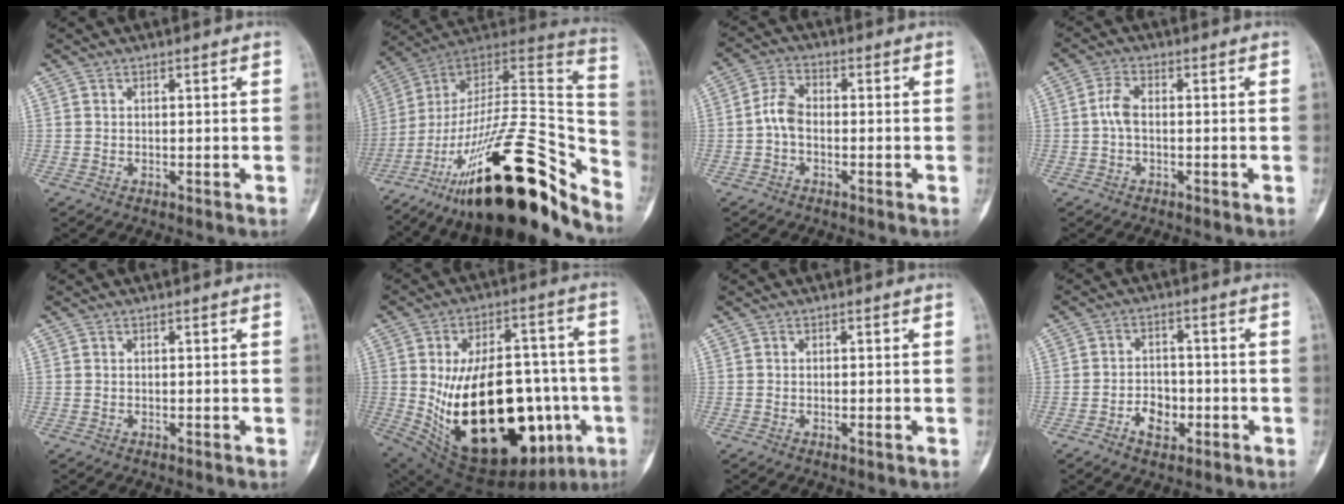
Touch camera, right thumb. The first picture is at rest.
{"total": 34.7, "force": [-22.3, 10.4, 24.4], "torque": [-0.307, 0.076, -0.351]}
{"total": 4.7, "force": [-1.1, 2.9, 3.6], "torque": [-0.067, 0.017, -0.030]}
{"total": 3.4, "force": [-0.4, 1.7, 2.9], "torque": [-0.063, 0.010, -0.013]}
{"total": 0.0}
{"total": 34.0, "force": [-7.2, 16.5, 28.9], "torque": [-0.457, -0.002, -0.080]}
{"total": 0.9, "force": [-0.2, 0.2, 0.9], "torque": [-0.014, 0.000, -0.003]}
{"total": 5.6, "force": [-2.4, 3.9, 3.2], "torque": [-0.030, 0.021, -0.040]}